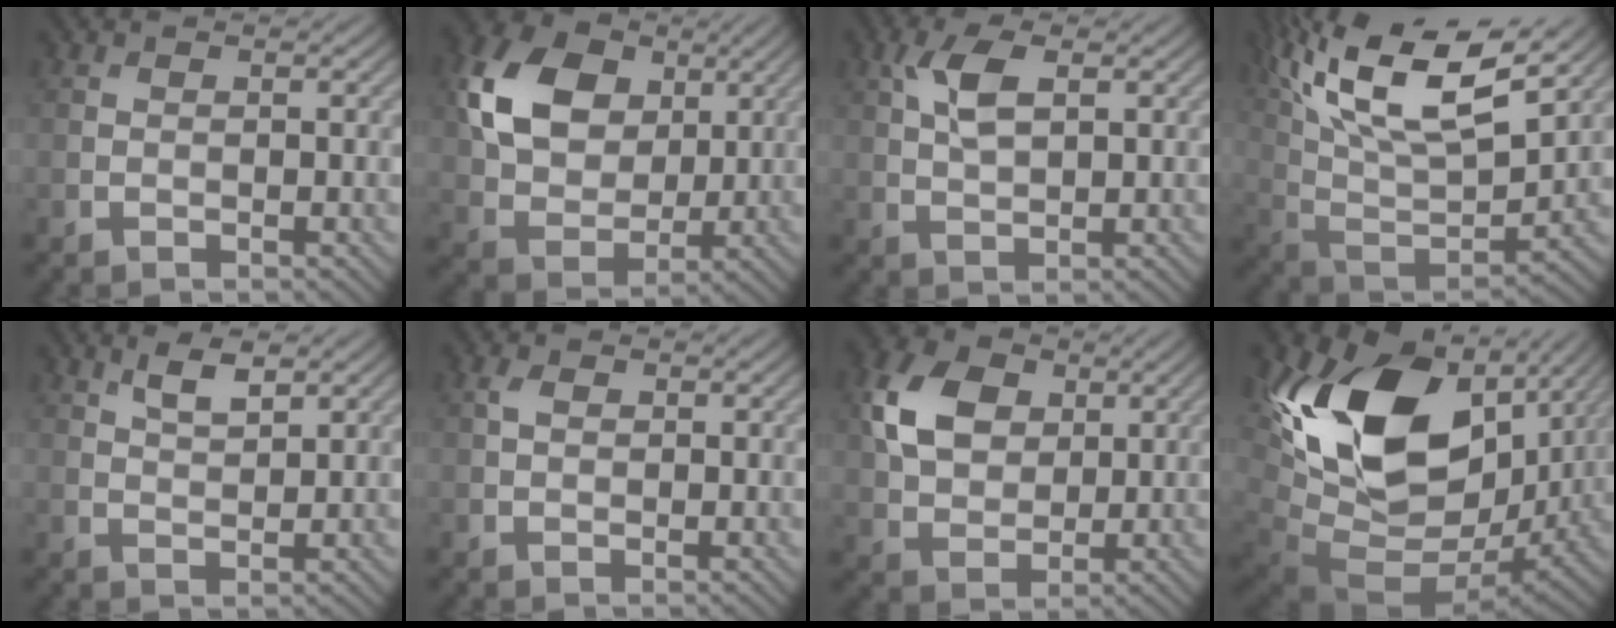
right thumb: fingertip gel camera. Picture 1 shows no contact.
{"total": 11.1, "force": [3.5, 8.1, 6.8], "torque": [-0.158, 0.014, 0.054]}
{"total": 4.7, "force": [1.7, 2.1, 3.8], "torque": [-0.091, 0.007, 0.033]}
{"total": 17.7, "force": [10.0, 6.6, 13.1], "torque": [-0.289, 0.022, 0.170]}
{"total": 3.3, "force": [2.1, 1.0, 2.4], "torque": [-0.054, 0.000, 0.043]}
{"total": 1.5, "force": [0.6, 0.9, 1.0], "torque": [-0.025, 0.004, 0.009]}
{"total": 8.3, "force": [2.6, 5.9, 5.2], "torque": [-0.128, 0.011, 0.043]}
{"total": 19.4, "force": [4.7, 12.3, 14.3], "torque": [-0.296, -0.031, 0.109]}